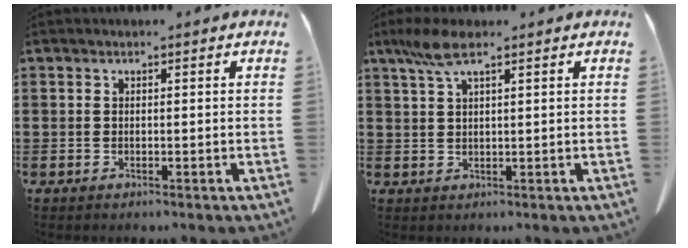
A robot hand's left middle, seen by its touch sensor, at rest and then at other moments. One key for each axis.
{"total": 4.9, "fx": 2.7, "fy": 1.2, "fz": 3.9, "tx": -0.090, "ty": 0.002, "tz": 0.047}